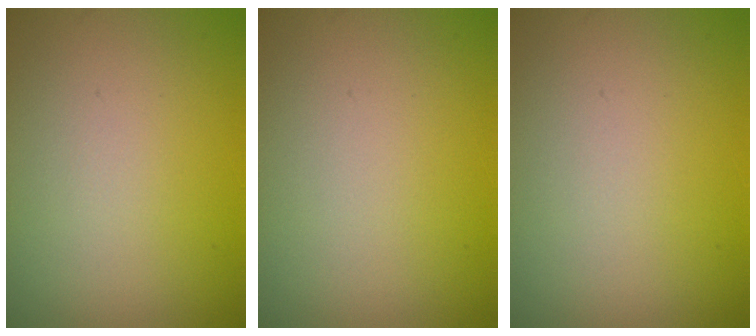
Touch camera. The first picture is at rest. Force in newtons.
{"total": 0.0}
{"total": 0.0}